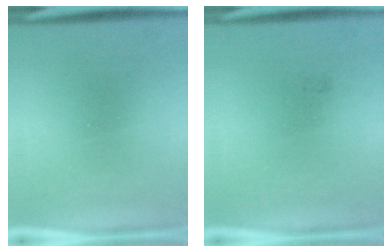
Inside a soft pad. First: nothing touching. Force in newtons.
{"total": 0.7}